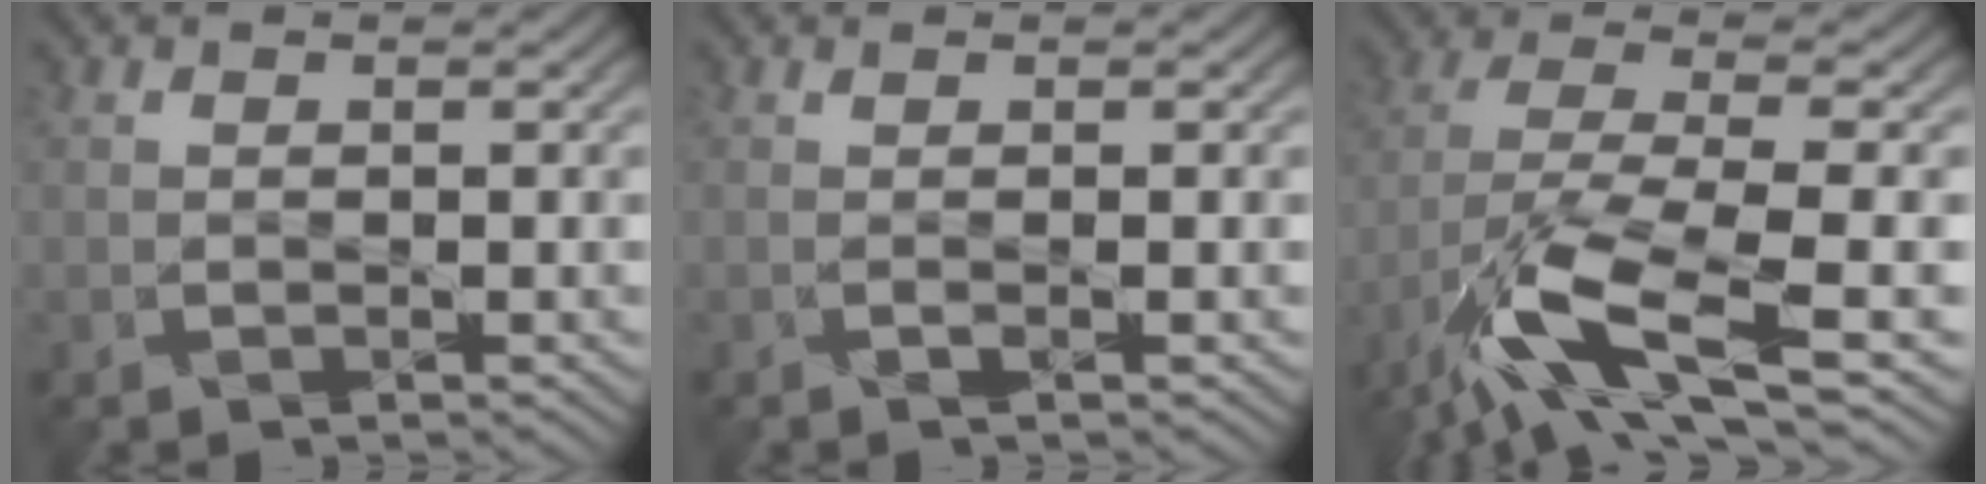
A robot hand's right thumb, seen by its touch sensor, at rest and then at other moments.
{"total": 1.0, "force": [-0.3, -0.5, 0.8], "torque": [-0.022, 0.000, -0.004]}
{"total": 11.7, "force": [-6.7, 2.5, 9.2], "torque": [-0.196, -0.014, -0.128]}